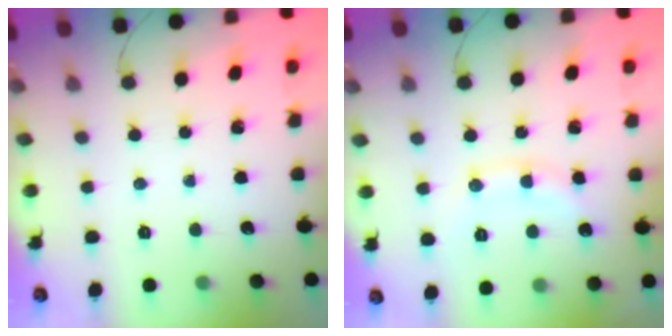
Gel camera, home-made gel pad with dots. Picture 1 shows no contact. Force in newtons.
{"total": 9.9, "press": 9.9, "slide": 0.2}